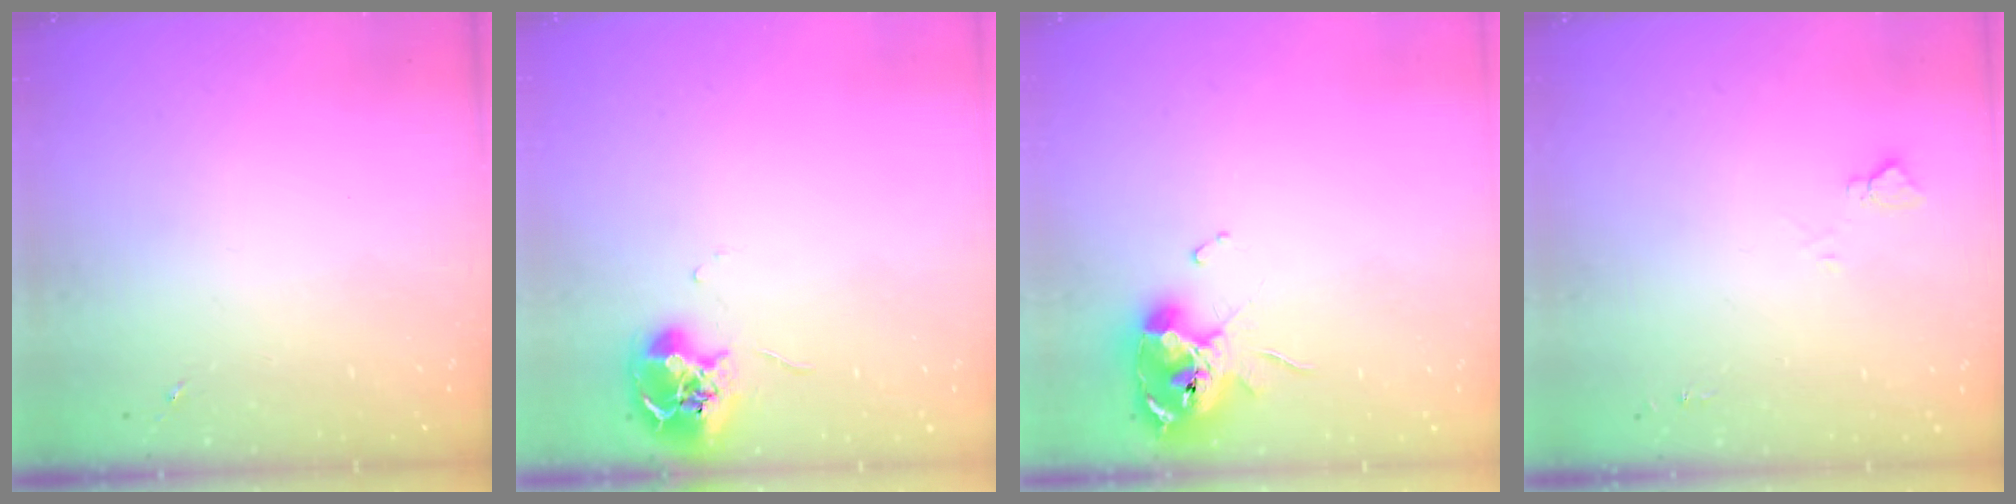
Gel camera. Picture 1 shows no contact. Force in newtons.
{"total": 9.6, "press": 9.5, "slide": 0.6}
{"total": 11.9, "press": 11.8, "slide": 1.4}
{"total": 4.4, "press": 4.3, "slide": 0.6}